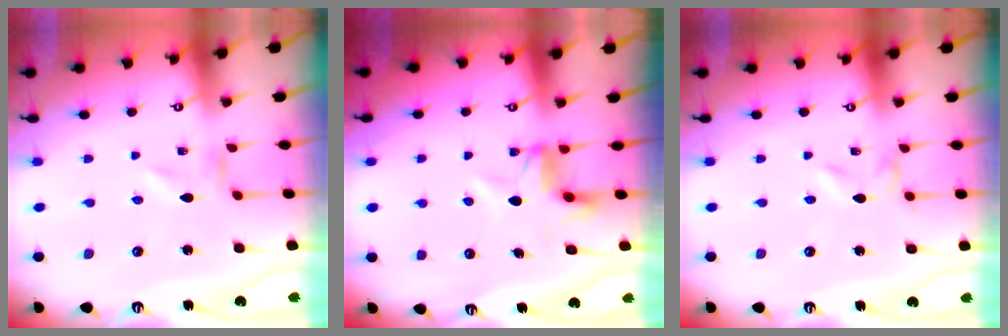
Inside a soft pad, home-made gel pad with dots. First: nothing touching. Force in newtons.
{"total": 3.9, "press": 3.9, "slide": 0.4}
{"total": 0.0}